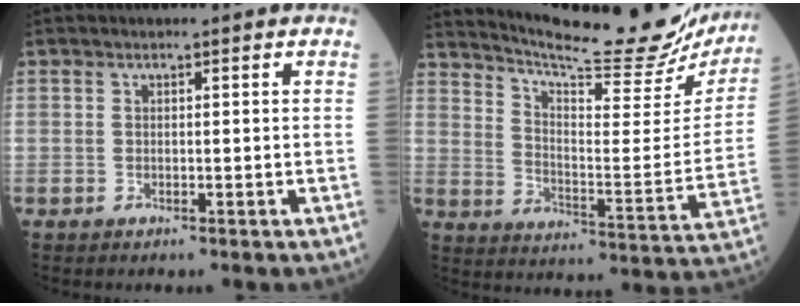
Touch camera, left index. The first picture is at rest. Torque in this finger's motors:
{"motor_torque": [0.05, -0.71, 0.21, 0.08]}